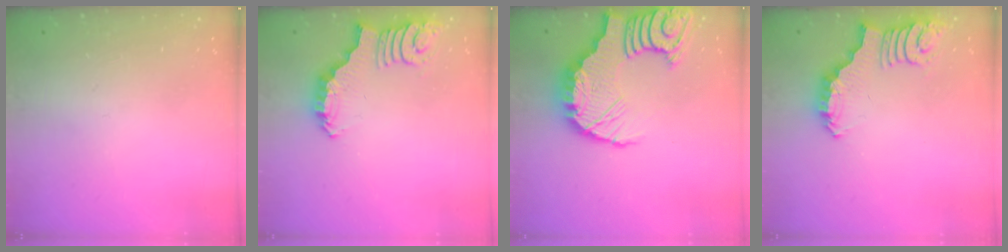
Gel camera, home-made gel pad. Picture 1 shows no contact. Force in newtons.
{"total": 2.5, "press": 2.5, "slide": 0.5}
{"total": 15.8, "press": 15.7, "slide": 1.9}
{"total": 2.7, "press": 2.7, "slide": 0.5}